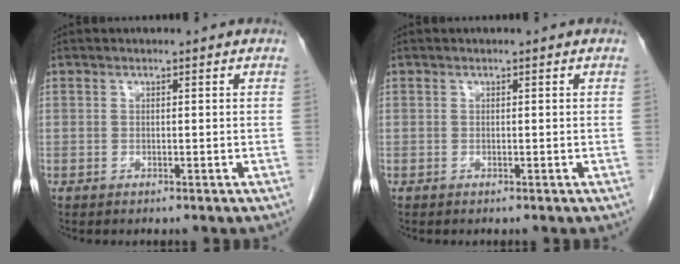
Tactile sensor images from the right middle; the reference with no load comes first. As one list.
[{"total": 0.0}]